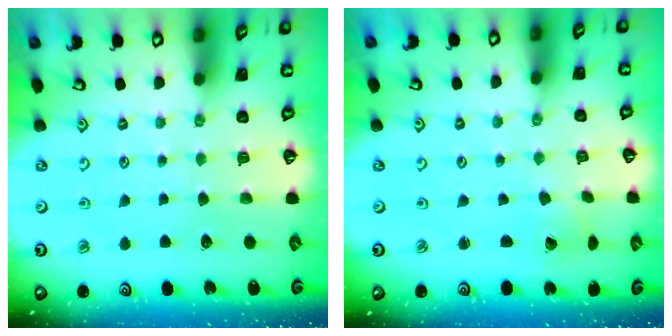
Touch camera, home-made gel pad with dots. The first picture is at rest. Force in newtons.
{"total": 2.2, "press": 2.2, "slide": 0.2}